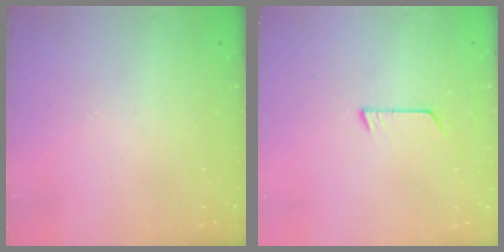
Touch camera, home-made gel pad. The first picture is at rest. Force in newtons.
{"total": 5.9, "press": 5.9, "slide": 0.5}